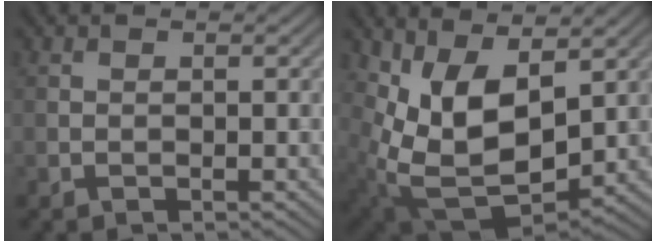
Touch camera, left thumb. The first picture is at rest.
{"total": 10.1, "force": [3.2, 5.4, 7.9], "torque": [-0.175, -0.018, 0.067]}